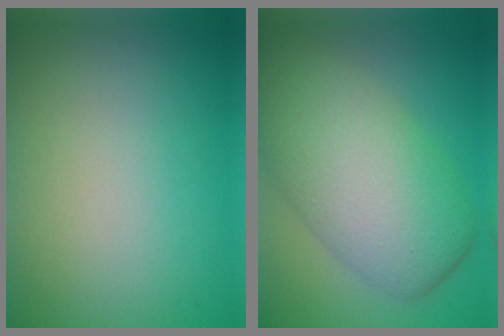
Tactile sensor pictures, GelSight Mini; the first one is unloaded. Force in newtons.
{"total": 9.6, "press": 9.6, "slide": 0.3}